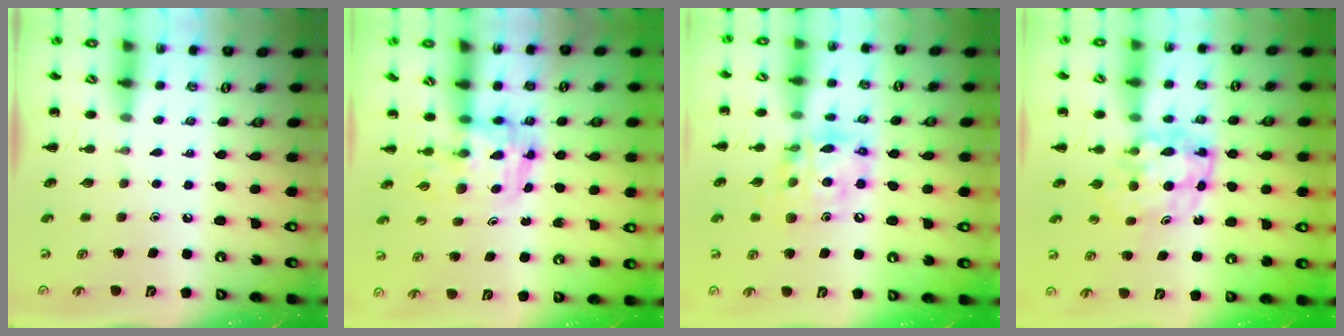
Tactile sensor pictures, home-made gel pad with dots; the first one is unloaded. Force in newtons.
{"total": 3.6, "press": 3.5, "slide": 0.6}
{"total": 14.5, "press": 14.0, "slide": 3.6}
{"total": 5.7, "press": 5.6, "slide": 0.9}